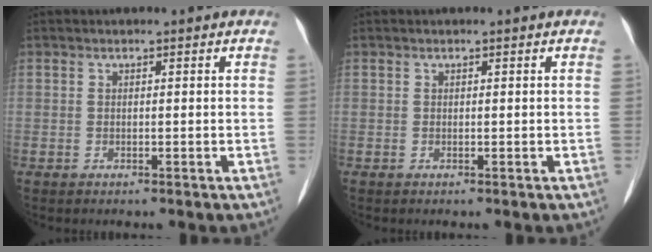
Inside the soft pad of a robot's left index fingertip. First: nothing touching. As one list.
[{"total": 0.0}]